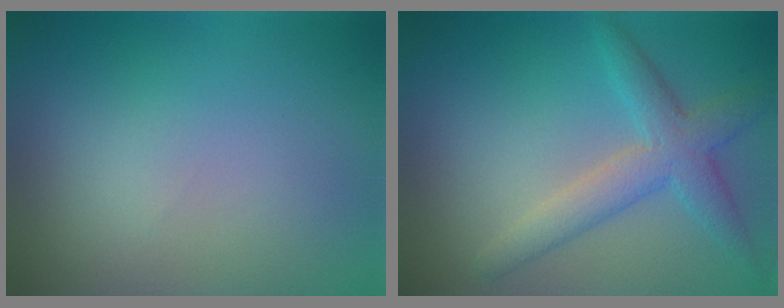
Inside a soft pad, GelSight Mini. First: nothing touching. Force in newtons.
{"total": 4.2, "press": 4.2, "slide": 0.2}